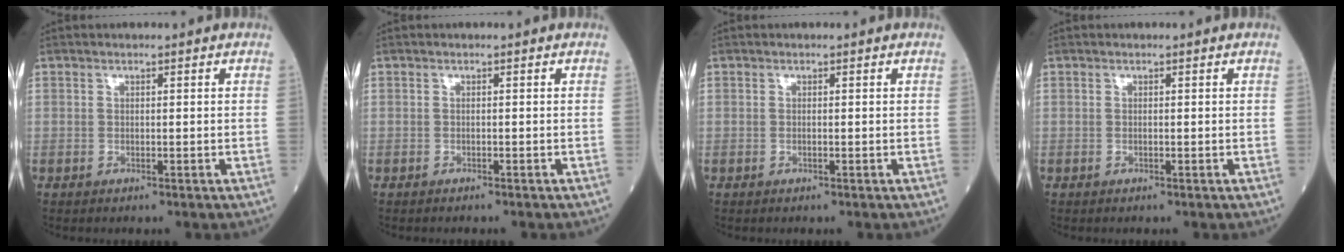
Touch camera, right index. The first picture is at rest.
{"total": 0.7, "force": [-0.6, 0.0, 0.2], "torque": [0.003, 0.001, -0.010]}
{"total": 0.0}
{"total": 0.0}